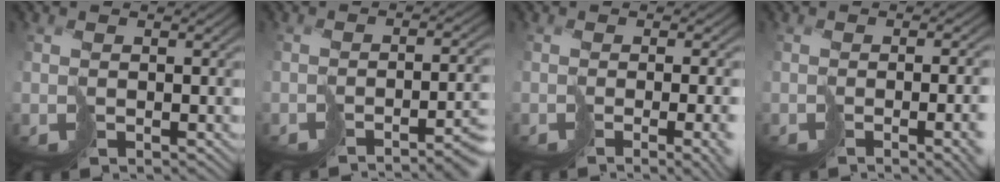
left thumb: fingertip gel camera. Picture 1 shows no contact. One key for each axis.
{"total": 5.9, "fx": -4.4, "fy": 0.5, "fz": 4.0, "tx": -0.039, "ty": -0.008, "tz": -0.061}
{"total": 6.2, "fx": -2.1, "fy": 1.9, "fz": 5.6, "tx": -0.064, "ty": -0.024, "tz": -0.002}
{"total": 6.2, "fx": -2.2, "fy": 1.7, "fz": 5.6, "tx": -0.062, "ty": -0.025, "tz": -0.012}